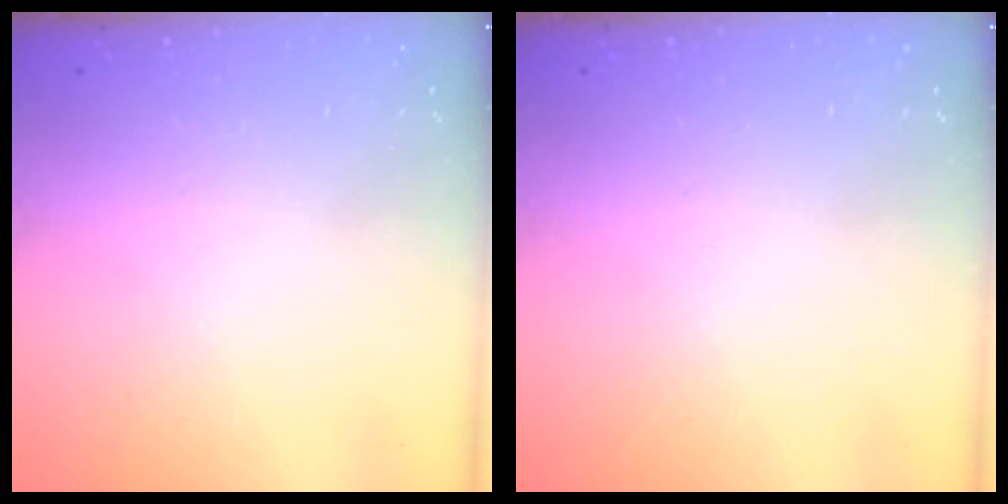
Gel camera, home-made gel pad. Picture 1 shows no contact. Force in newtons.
{"total": 0.0}